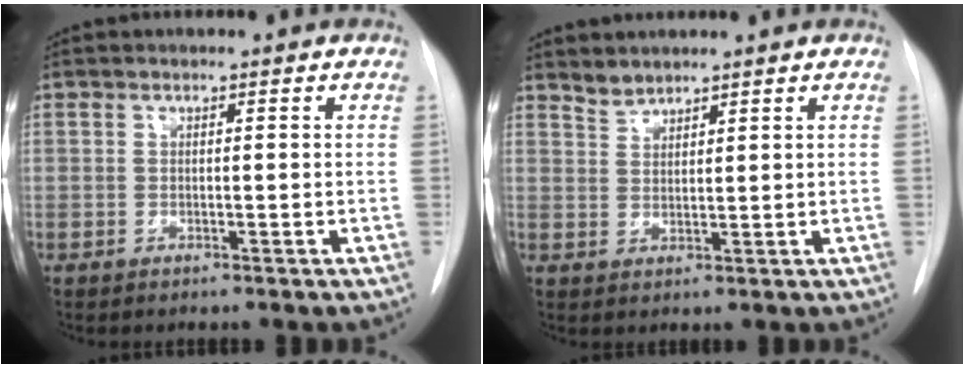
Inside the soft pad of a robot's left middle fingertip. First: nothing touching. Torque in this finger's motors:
{"motor_torque": [0.03, -0.02, -0.05, 0.01]}